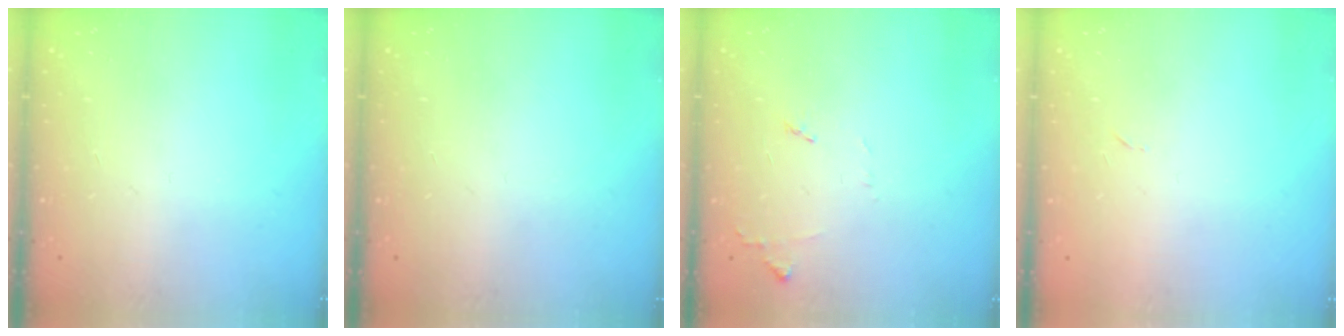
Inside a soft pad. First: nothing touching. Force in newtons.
{"total": 0.0}
{"total": 6.8, "press": 6.8, "slide": 0.9}
{"total": 2.4, "press": 2.4, "slide": 0.4}